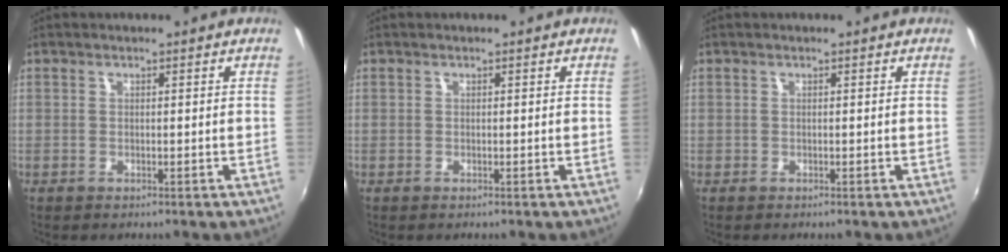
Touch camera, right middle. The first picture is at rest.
{"total": 0.0}
{"total": 0.0}